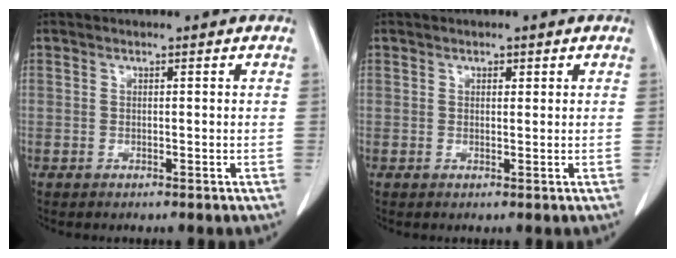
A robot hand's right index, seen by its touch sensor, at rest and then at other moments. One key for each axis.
{"total": 0.8, "fx": 0.4, "fy": 0.5, "fz": 0.4, "tx": -0.004, "ty": -0.002, "tz": 0.005}